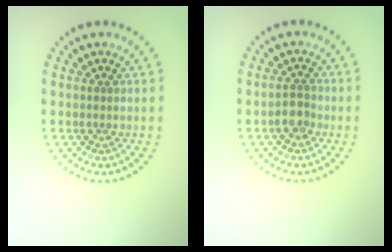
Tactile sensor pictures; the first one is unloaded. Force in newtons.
{"total": 1.8, "press": 1.6, "slide": 0.8}